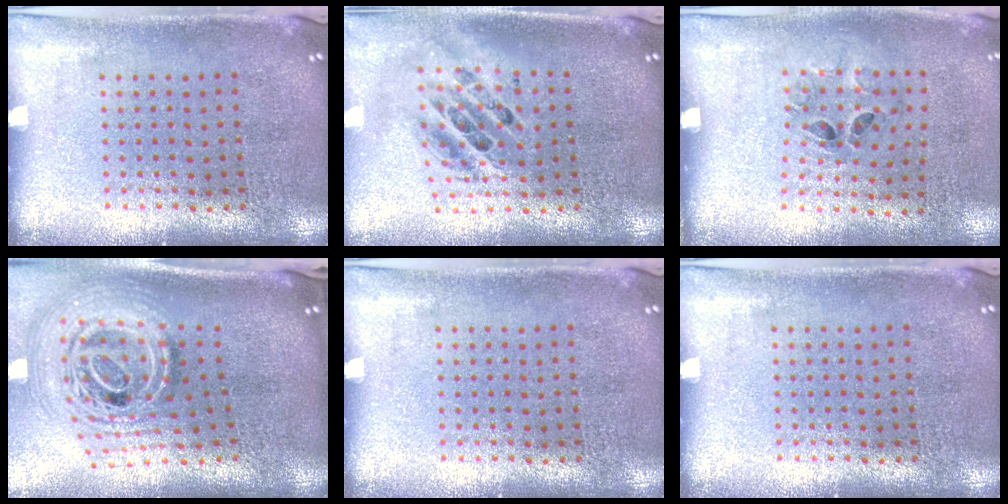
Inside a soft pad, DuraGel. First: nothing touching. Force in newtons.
{"total": 1.9, "press": 1.5, "slide": 1.1}
{"total": 1.3, "press": 0.7, "slide": 1.1}
{"total": 3.0, "press": 2.0, "slide": 2.2}
{"total": 0.0}
{"total": 0.0}